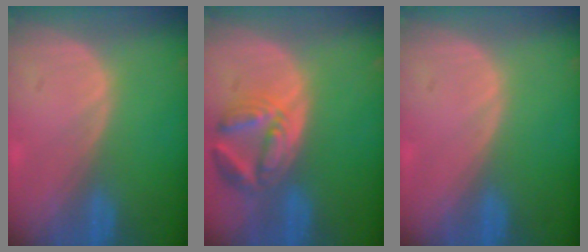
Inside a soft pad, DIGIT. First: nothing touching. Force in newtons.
{"total": 7.7, "press": 6.8, "slide": 3.6}
{"total": 0.0}